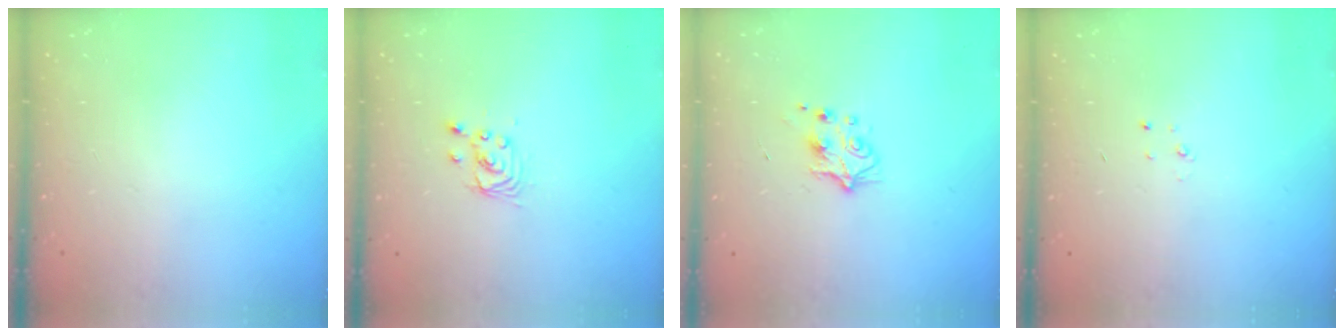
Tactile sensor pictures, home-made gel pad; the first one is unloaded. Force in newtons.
{"total": 2.9, "press": 2.9, "slide": 0.1}
{"total": 5.5, "press": 5.4, "slide": 0.7}
{"total": 2.3, "press": 2.3, "slide": 0.3}